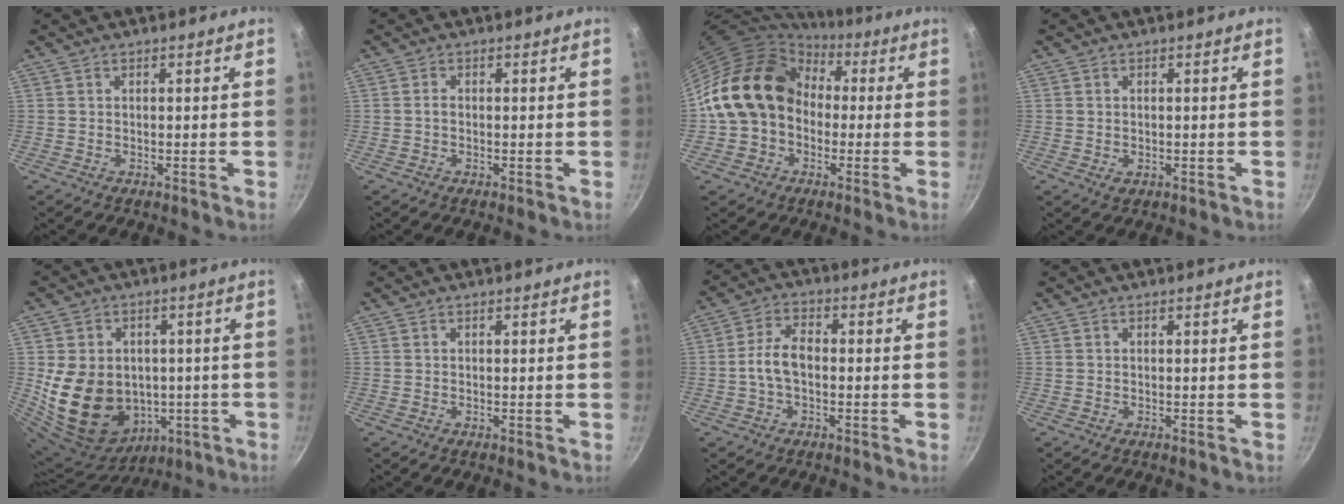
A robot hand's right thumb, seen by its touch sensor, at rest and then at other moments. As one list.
[{"total": 1.1, "force": [-0.2, 0.8, 0.7], "torque": [-0.012, 0.006, -0.004]}, {"total": 16.2, "force": [0.9, 13.3, 9.2], "torque": [-0.134, 0.045, 0.005]}, {"total": 1.4, "force": [0.0, 1.1, 0.8], "torque": [-0.011, -0.002, -0.001]}, {"total": 19.1, "force": [-1.5, 15.6, 10.9], "torque": [-0.193, 0.017, 0.001]}, {"total": 0.0}, {"total": 6.2, "force": [-0.9, 3.6, 5.0], "torque": [-0.090, 0.026, -0.024]}, {"total": 0.0}]